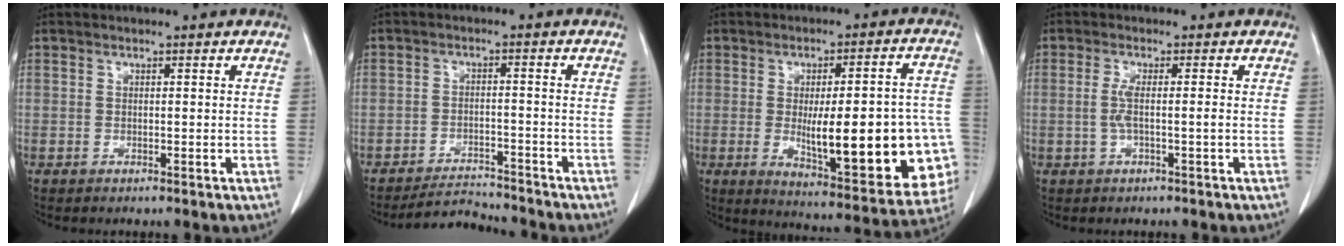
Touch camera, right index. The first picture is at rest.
{"total": 4.7, "force": [-4.7, 0.7, -0.4], "torque": [0.005, 0.000, -0.076]}
{"total": 22.9, "force": [-4.2, 5.4, 21.8], "torque": [-0.223, 0.012, -0.030]}
{"total": 2.6, "force": [-0.6, -0.1, 2.6], "torque": [-0.055, 0.000, -0.012]}